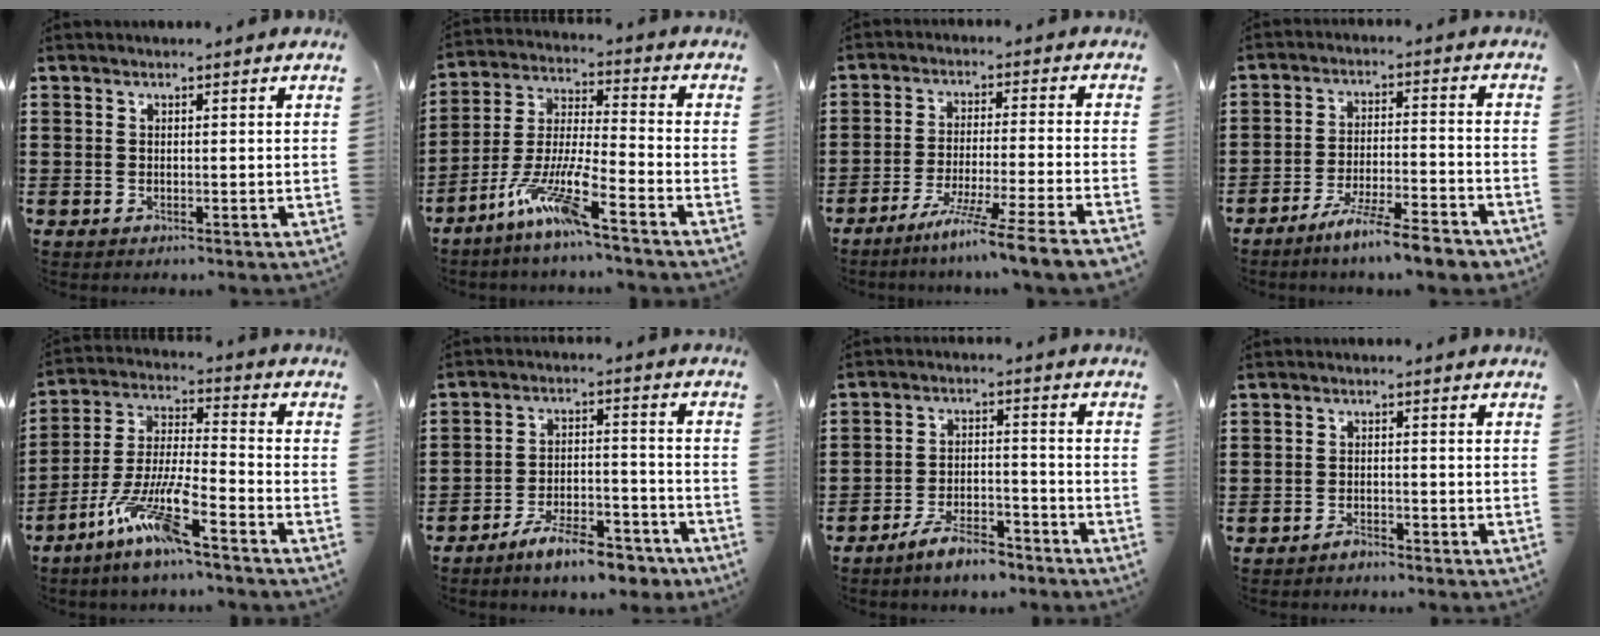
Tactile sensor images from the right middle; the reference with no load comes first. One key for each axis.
{"total": 9.6, "fx": -7.1, "fy": 0.2, "fz": 6.4, "tx": -0.151, "ty": -0.017, "tz": -0.146}
{"total": 7.8, "fx": -6.5, "fy": -1.5, "fz": 4.2, "tx": -0.070, "ty": -0.019, "tz": -0.127}
{"total": 7.6, "fx": -6.5, "fy": -0.2, "fz": 3.9, "tx": -0.071, "ty": -0.007, "tz": -0.123}
{"total": 10.6, "fx": -7.9, "fy": 0.5, "fz": 7.1, "tx": -0.157, "ty": -0.009, "tz": -0.159}
{"total": 8.7, "fx": -7.6, "fy": 1.5, "fz": 3.9, "tx": -0.063, "ty": 0.021, "tz": -0.142}
{"total": 6.5, "fx": -5.7, "fy": 1.3, "fz": 2.8, "tx": -0.055, "ty": 0.006, "tz": -0.109}
{"total": 1.8, "fx": -1.7, "fy": 0.4, "fz": 0.4, "tx": -0.012, "ty": -0.001, "tz": -0.033}